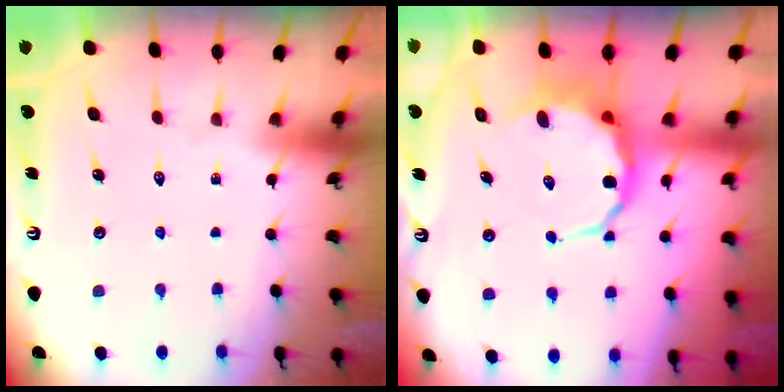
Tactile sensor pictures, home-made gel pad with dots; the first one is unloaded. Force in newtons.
{"total": 6.7, "press": 6.4, "slide": 1.9}